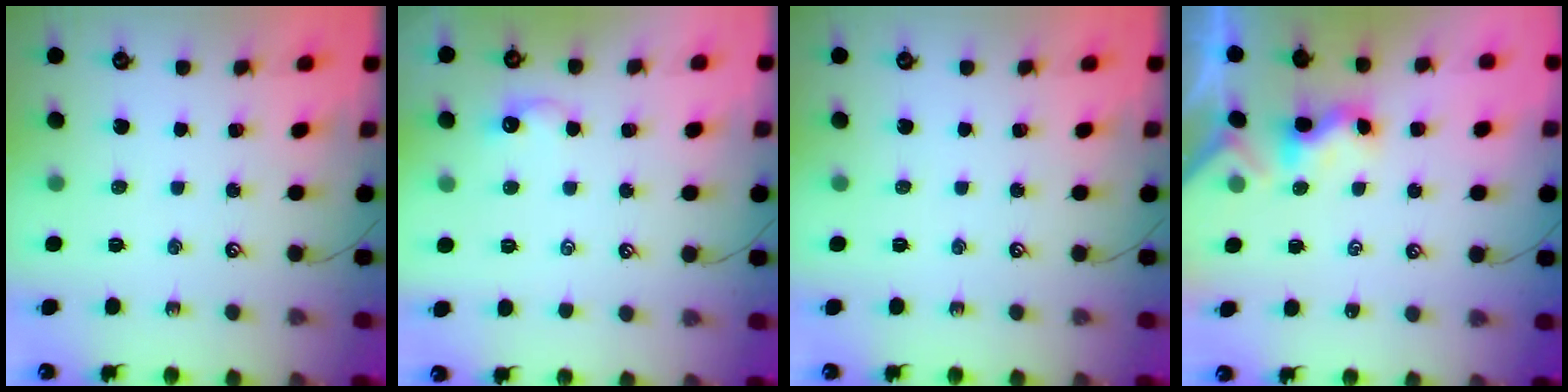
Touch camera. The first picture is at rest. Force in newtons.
{"total": 1.7, "press": 1.6, "slide": 0.4}
{"total": 0.0}
{"total": 2.4, "press": 2.3, "slide": 0.3}